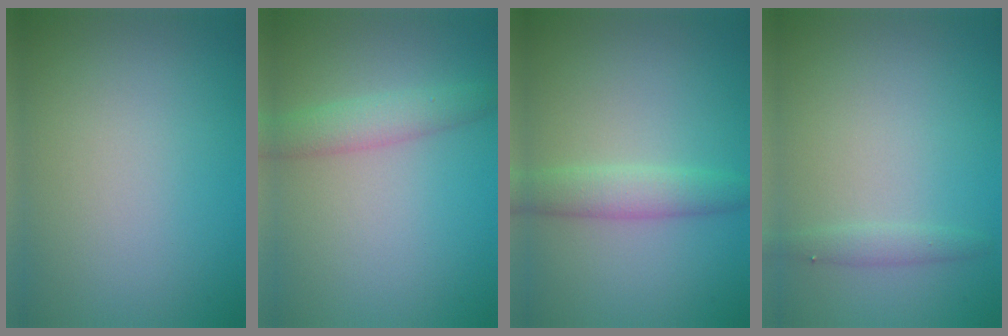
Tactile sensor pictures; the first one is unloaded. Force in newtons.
{"total": 2.8, "press": 2.8, "slide": 0.1}
{"total": 2.8, "press": 2.8, "slide": 0.1}
{"total": 1.1, "press": 1.1, "slide": 0.1}